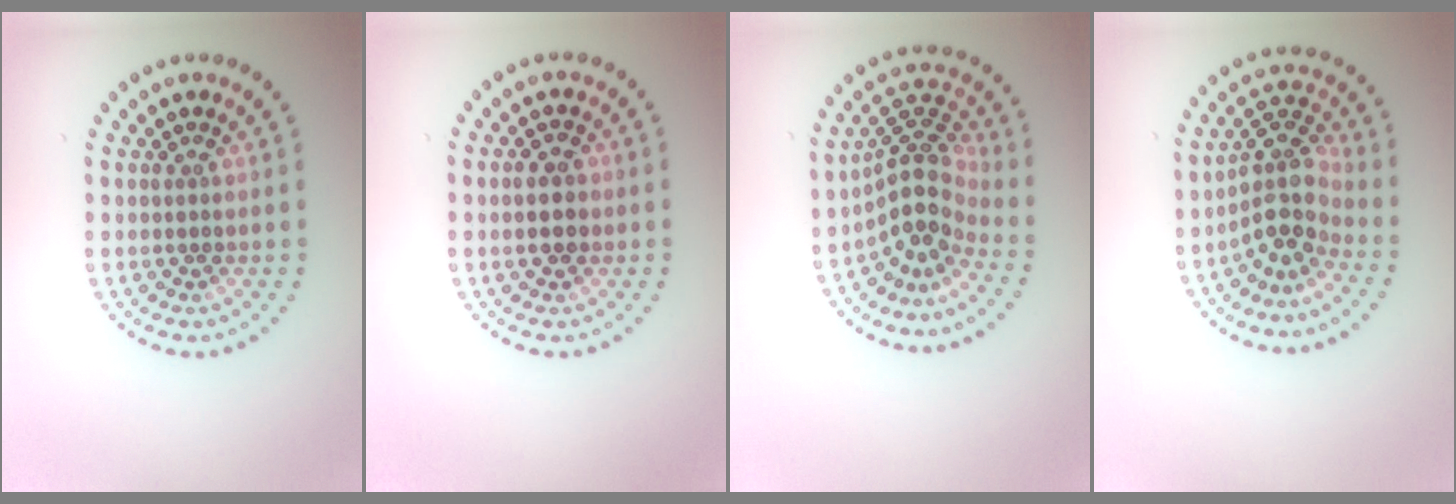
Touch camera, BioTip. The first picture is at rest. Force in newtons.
{"total": 2.1, "press": 2.1, "slide": 0.1}
{"total": 4.5, "press": 3.2, "slide": 3.1}
{"total": 4.1, "press": 3.2, "slide": 2.6}